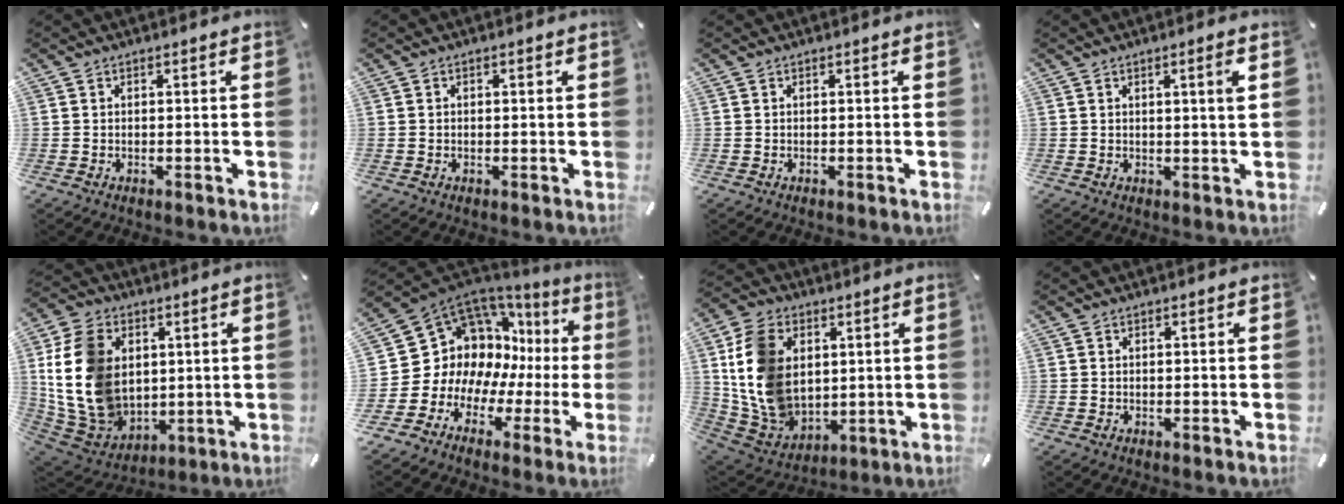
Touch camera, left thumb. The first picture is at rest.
{"total": 0.6, "force": [0.0, 0.5, 0.3], "torque": [-0.006, 0.003, -0.002]}
{"total": 0.0}
{"total": 3.2, "force": [1.1, 0.0, 3.0], "torque": [-0.050, -0.006, 0.014]}
{"total": 18.7, "force": [3.1, 14.6, 11.1], "torque": [-0.265, -0.015, 0.063]}
{"total": 14.3, "force": [4.1, 12.1, 6.4], "torque": [-0.129, -0.060, 0.095]}
{"total": 15.7, "force": [3.2, 12.7, 8.7], "torque": [-0.207, -0.001, 0.066]}
{"total": 0.0}